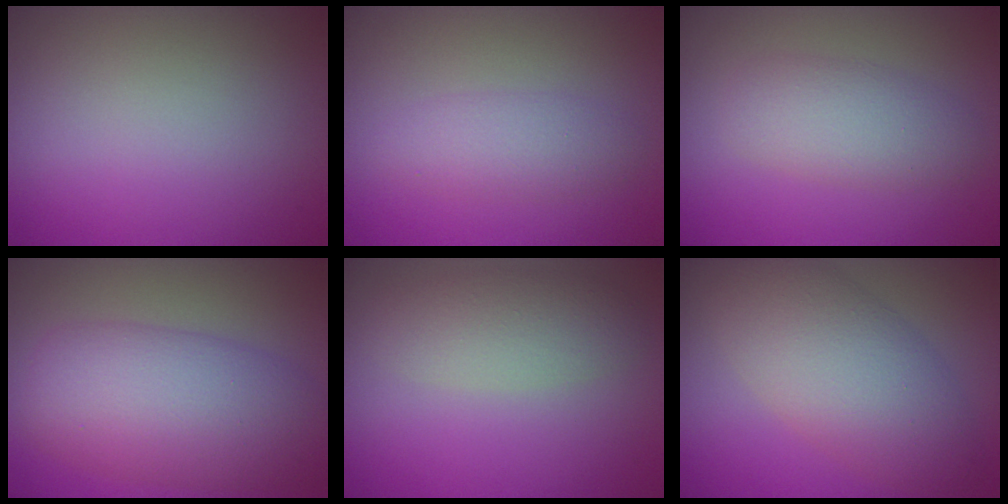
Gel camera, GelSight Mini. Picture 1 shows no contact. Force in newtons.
{"total": 2.3, "press": 2.3, "slide": 0.1}
{"total": 3.3, "press": 3.3, "slide": 0.1}
{"total": 8.3, "press": 8.3, "slide": 0.2}
{"total": 3.0, "press": 3.0, "slide": 0.2}
{"total": 7.0, "press": 7.0, "slide": 0.5}